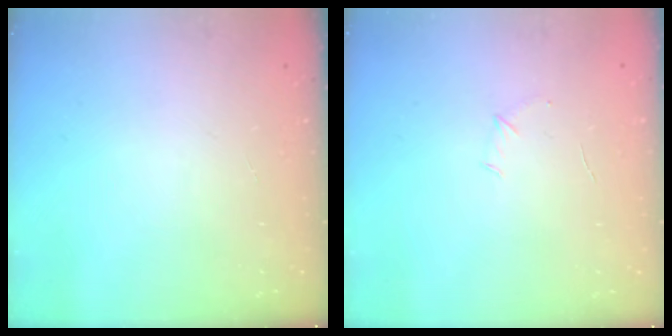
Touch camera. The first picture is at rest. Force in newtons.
{"total": 3.7, "press": 3.6, "slide": 1.0}